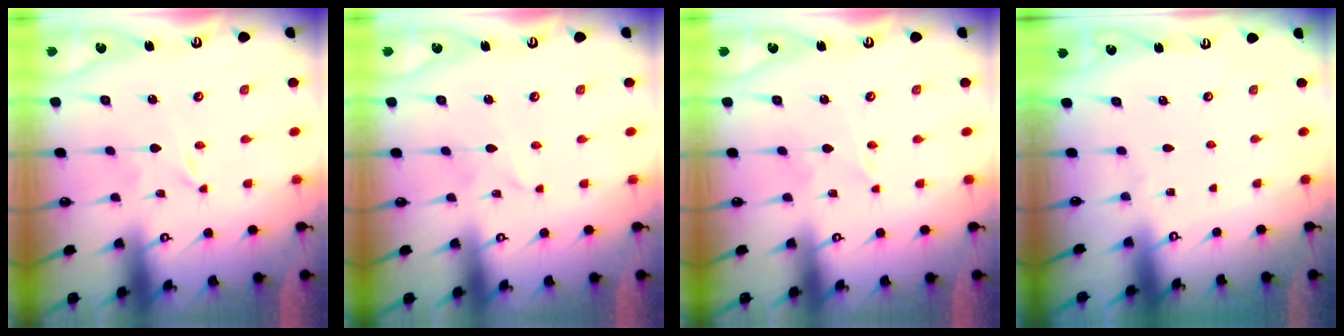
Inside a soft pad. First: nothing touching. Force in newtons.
{"total": 1.8, "press": 1.8, "slide": 0.1}
{"total": 2.8, "press": 2.8, "slide": 0.3}
{"total": 0.0}